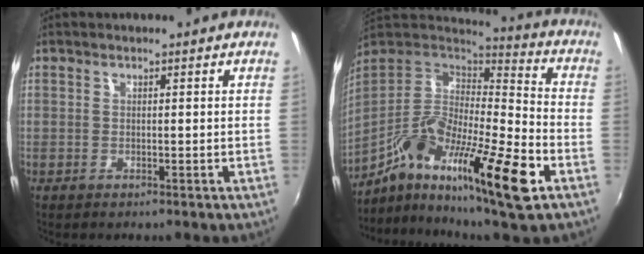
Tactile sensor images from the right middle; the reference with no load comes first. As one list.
[{"total": 22.6, "force": [-10.9, 4.6, 19.3], "torque": [-0.336, -0.025, -0.199]}]